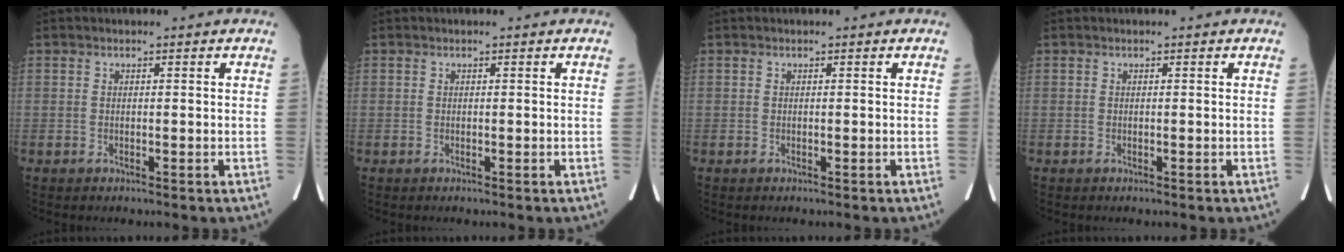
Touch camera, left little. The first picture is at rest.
{"total": 0.0}
{"total": 0.0}
{"total": 0.0}